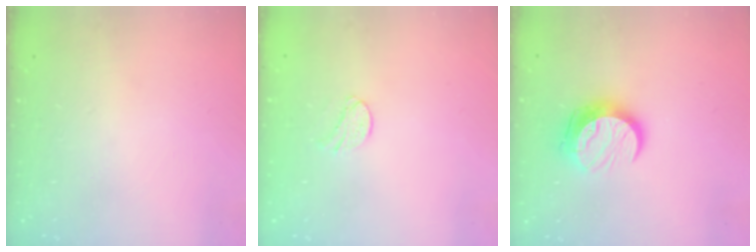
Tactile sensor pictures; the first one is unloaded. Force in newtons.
{"total": 5.9, "press": 5.9, "slide": 0.6}
{"total": 11.1, "press": 11.1, "slide": 1.0}